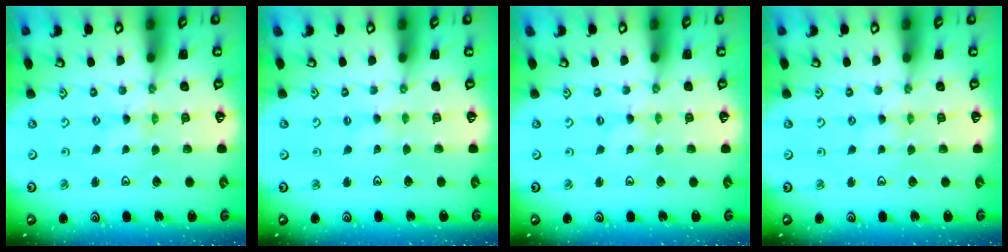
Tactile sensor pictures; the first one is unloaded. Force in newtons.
{"total": 1.4, "press": 1.4, "slide": 0.3}
{"total": 0.0}
{"total": 1.3, "press": 1.3, "slide": 0.3}